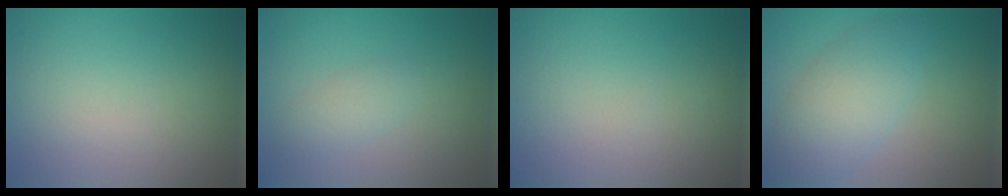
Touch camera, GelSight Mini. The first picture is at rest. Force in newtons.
{"total": 1.7, "press": 1.6, "slide": 0.1}
{"total": 0.0}
{"total": 4.8, "press": 4.8, "slide": 0.0}